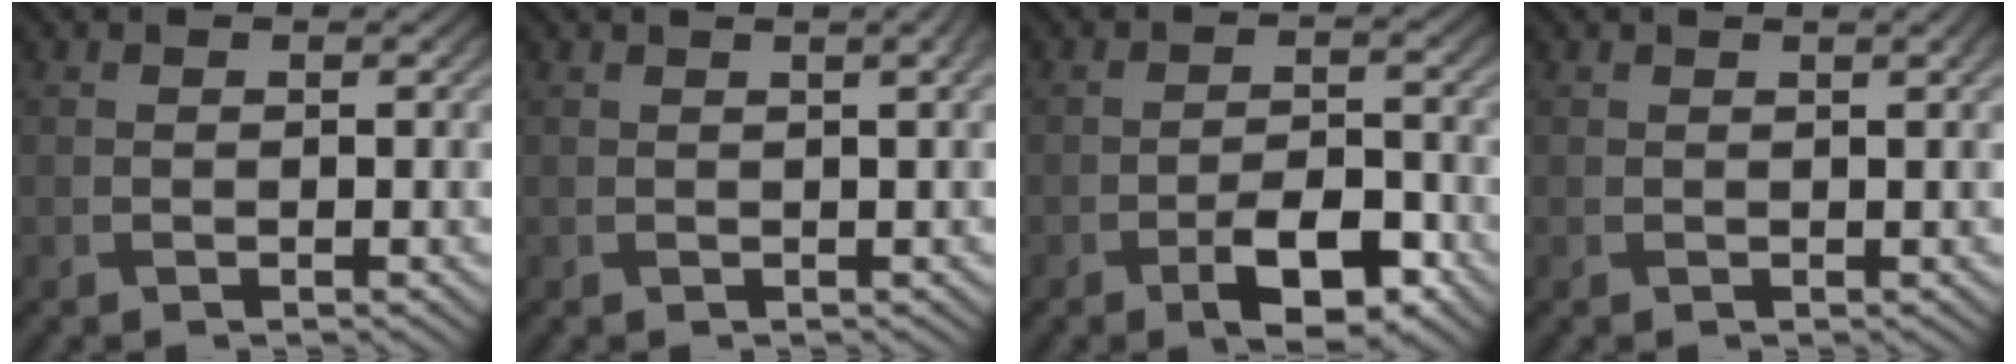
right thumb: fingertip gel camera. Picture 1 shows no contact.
{"total": 2.7, "force": [1.0, 0.7, 2.4], "torque": [-0.027, 0.010, 0.002]}
{"total": 6.5, "force": [-3.5, 2.5, 4.8], "torque": [-0.078, 0.005, -0.059]}
{"total": 1.7, "force": [0.7, 0.3, 1.5], "torque": [-0.021, 0.004, 0.006]}